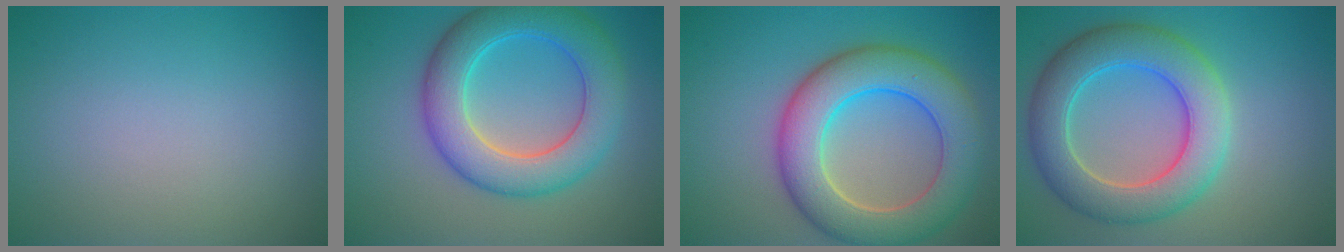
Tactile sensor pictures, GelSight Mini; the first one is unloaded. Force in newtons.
{"total": 7.8, "press": 7.8, "slide": 0.1}
{"total": 9.1, "press": 9.1, "slide": 0.5}
{"total": 7.5, "press": 7.5, "slide": 0.4}